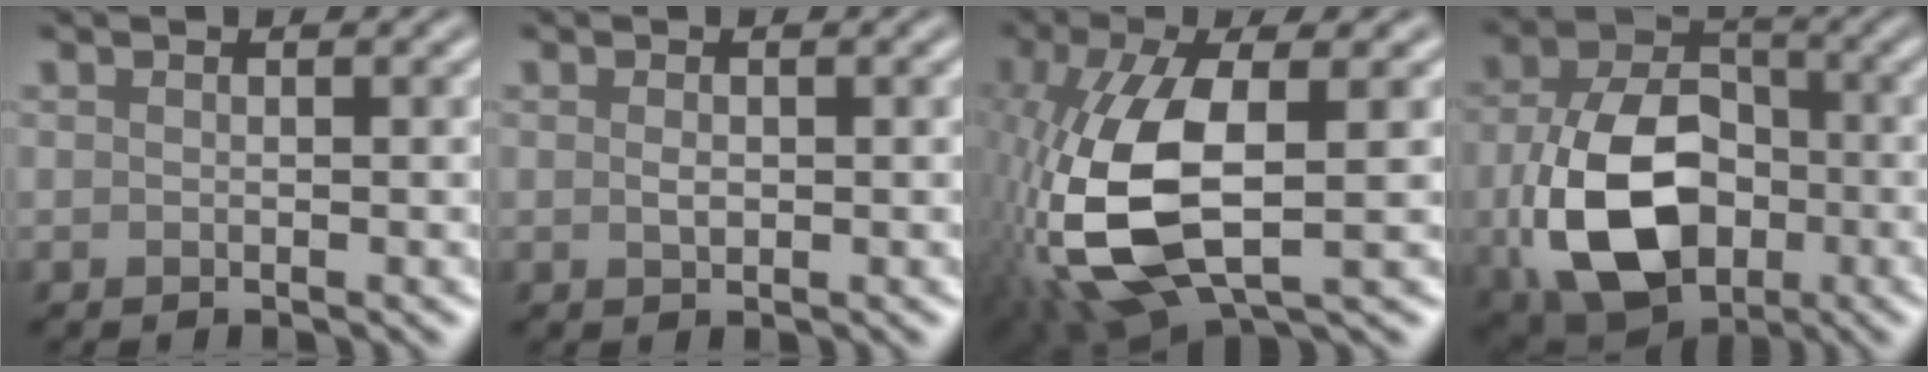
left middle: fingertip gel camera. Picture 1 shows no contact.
{"total": 0.6, "force": [0.1, 0.4, 0.5], "torque": [-0.014, 0.002, 0.000]}
{"total": 10.7, "force": [-1.7, 4.6, 9.5], "torque": [-0.228, -0.003, -0.036]}
{"total": 11.4, "force": [-2.1, 8.1, 7.8], "torque": [-0.169, -0.021, -0.034]}